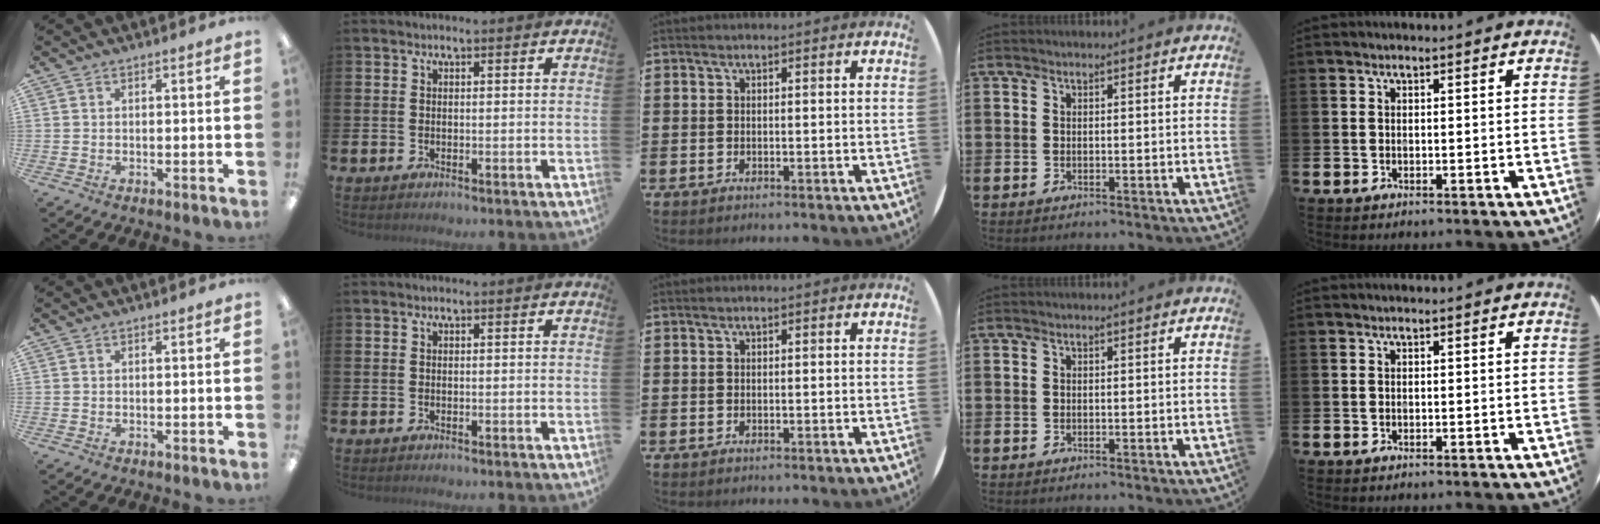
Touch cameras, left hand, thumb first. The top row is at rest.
{}